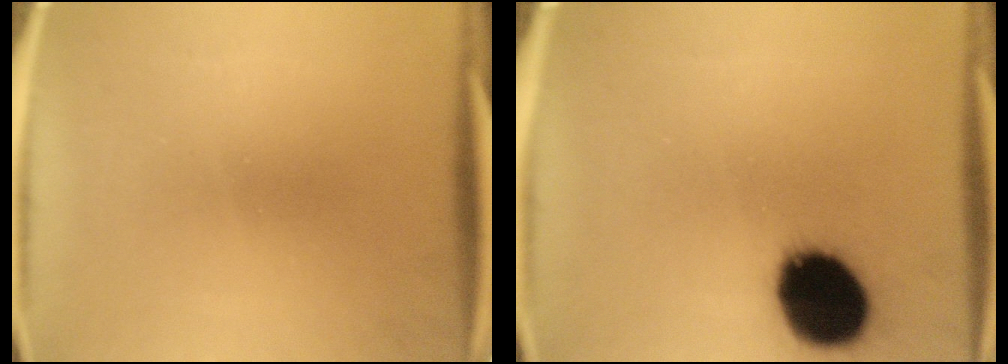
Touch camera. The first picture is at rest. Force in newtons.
{"total": 19.1}